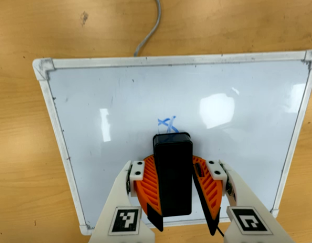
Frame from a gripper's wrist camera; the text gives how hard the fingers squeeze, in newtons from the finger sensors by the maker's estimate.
{"total": 13.3, "left": 14.8, "right": 11.7}